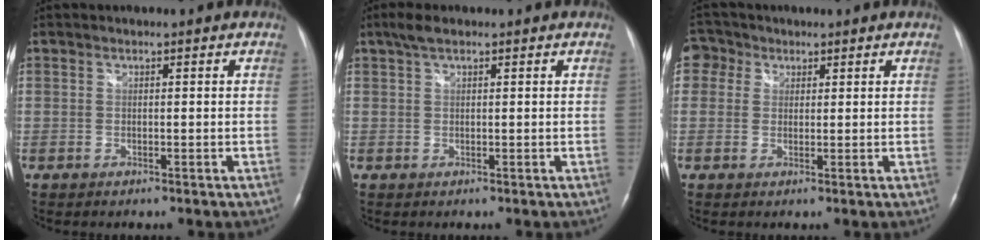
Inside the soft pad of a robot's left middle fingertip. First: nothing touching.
{"total": 2.4, "force": [1.6, 0.7, 1.6], "torque": [-0.034, 0.016, 0.031]}
{"total": 3.6, "force": [1.5, 3.3, 0.5], "torque": [-0.012, 0.015, 0.026]}